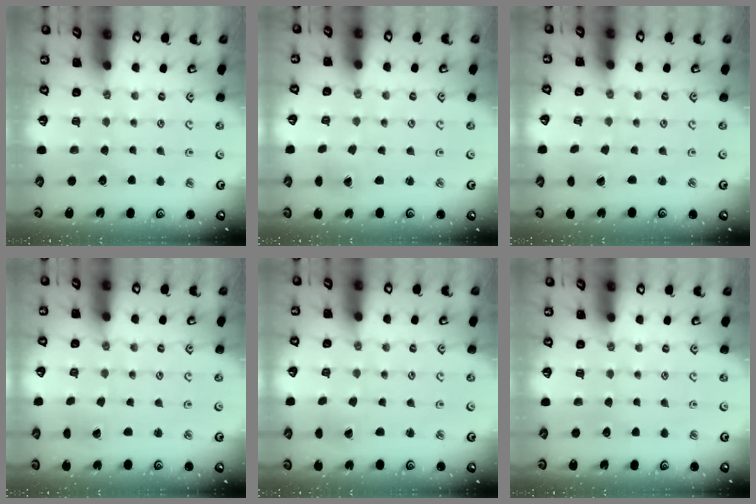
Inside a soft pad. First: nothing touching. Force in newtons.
{"total": 1.3, "press": 1.3, "slide": 0.1}
{"total": 0.0}
{"total": 1.5, "press": 1.5, "slide": 0.0}
{"total": 1.0, "press": 1.0, "slide": 0.0}
{"total": 0.0}